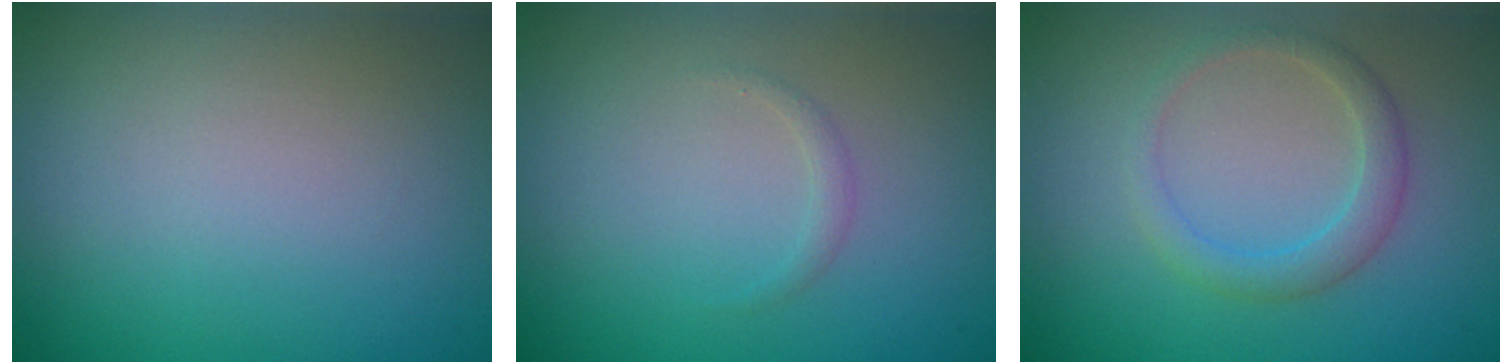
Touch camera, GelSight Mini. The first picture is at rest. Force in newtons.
{"total": 0.6, "press": 0.6, "slide": 0.0}
{"total": 2.3, "press": 2.3, "slide": 0.1}